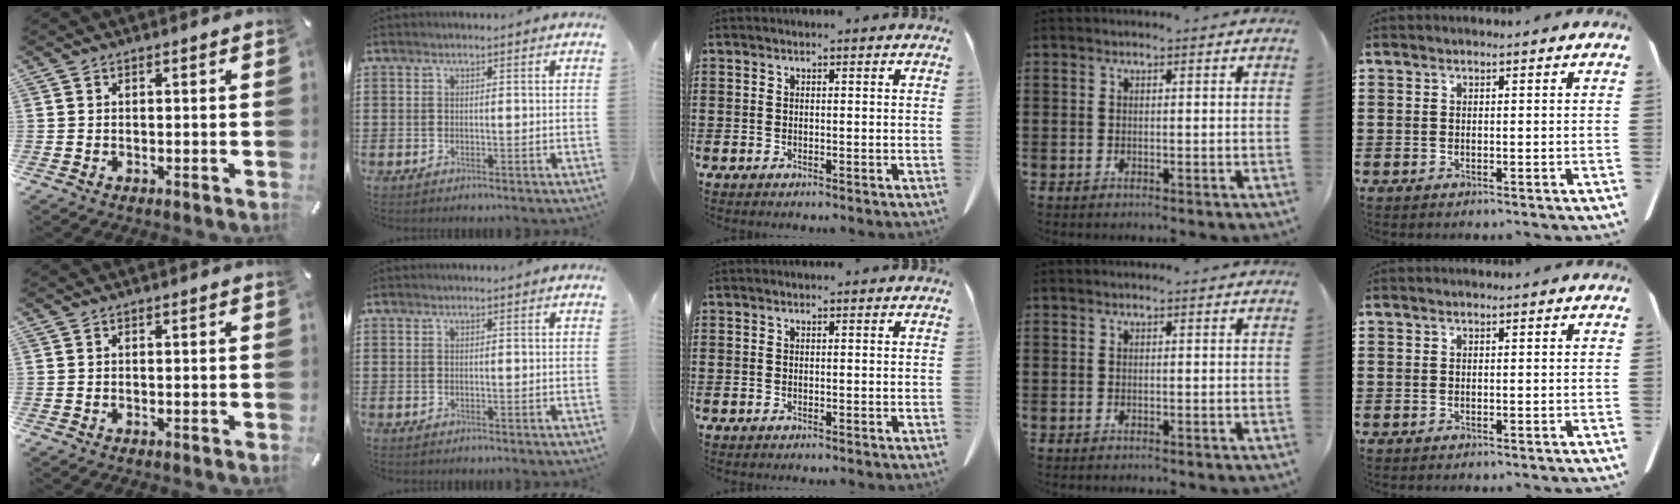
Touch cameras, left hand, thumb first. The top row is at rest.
{}